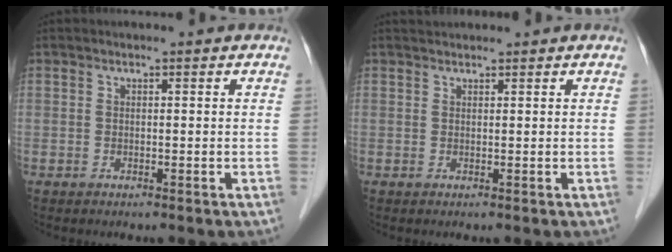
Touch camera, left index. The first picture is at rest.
{"total": 1.3, "force": [1.3, 0.0, 0.2], "torque": [-0.007, 0.018, 0.028]}